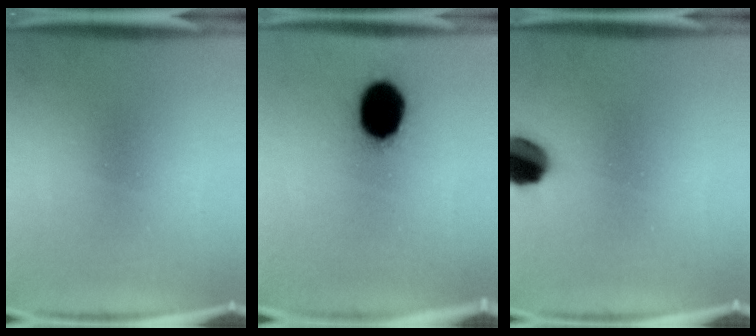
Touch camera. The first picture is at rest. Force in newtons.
{"total": 15.2}
{"total": 9.2}